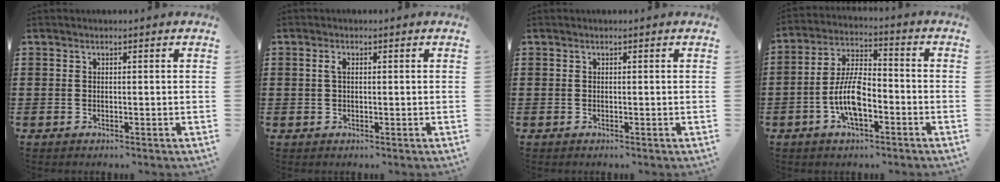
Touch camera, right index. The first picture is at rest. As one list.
[{"total": 1.5, "force": [0.3, 0.8, 1.2], "torque": [-0.033, 0.003, 0.001]}, {"total": 0.0}, {"total": 8.6, "force": [-2.9, 3.6, 7.2], "torque": [-0.168, -0.004, -0.062]}]